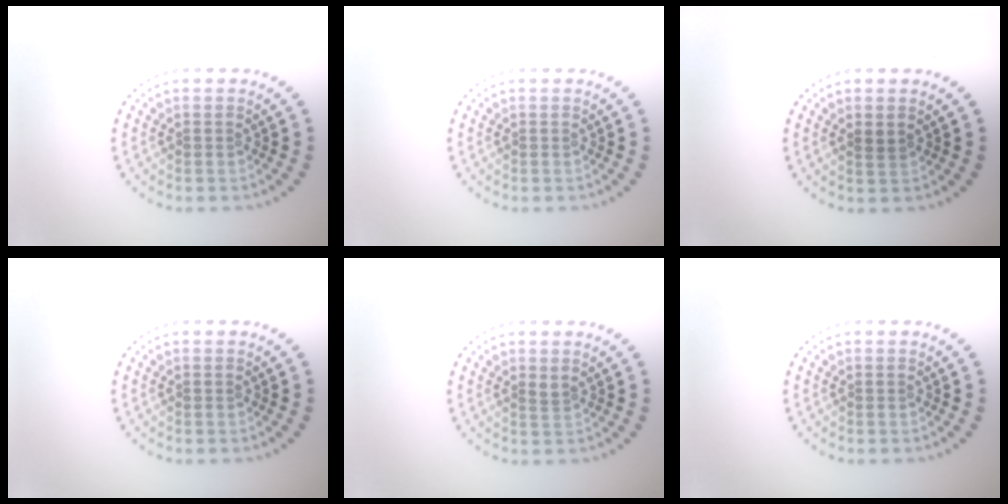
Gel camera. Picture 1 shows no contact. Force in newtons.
{"total": 0.0}
{"total": 0.8, "press": 0.8, "slide": 0.3}
{"total": 0.0}
{"total": 0.9, "press": 0.6, "slide": 0.7}
{"total": 0.0}